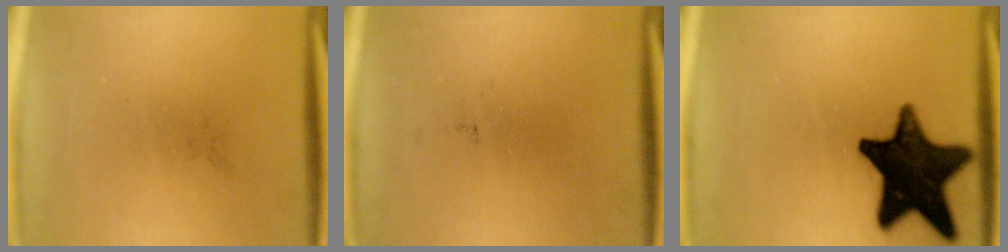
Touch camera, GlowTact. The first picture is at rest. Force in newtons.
{"total": 0.0}
{"total": 17.5}